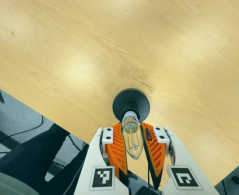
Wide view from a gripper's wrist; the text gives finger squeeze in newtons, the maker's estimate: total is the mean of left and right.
{"total": 20.0, "left": 21.8, "right": 18.2}